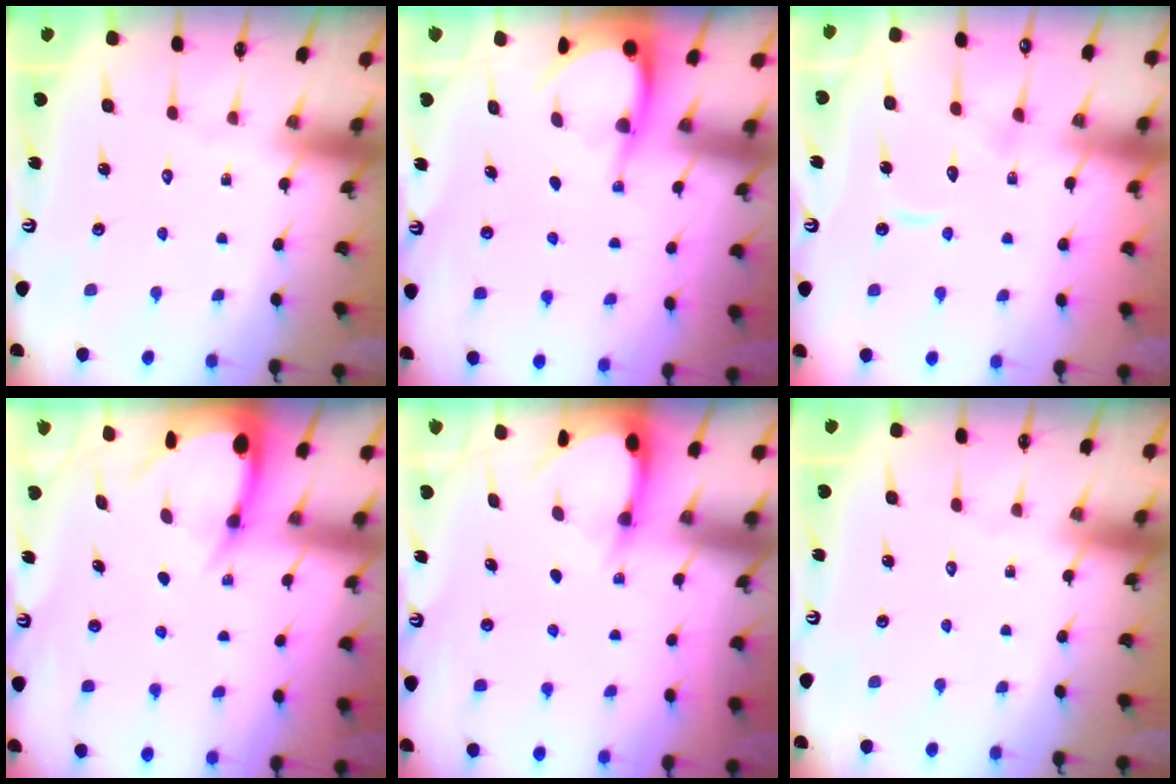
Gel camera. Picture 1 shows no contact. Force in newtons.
{"total": 4.2, "press": 4.2, "slide": 0.4}
{"total": 10.1, "press": 10.0, "slide": 1.1}
{"total": 3.7, "press": 3.6, "slide": 0.6}
{"total": 2.9, "press": 2.9, "slide": 0.4}
{"total": 0.0}